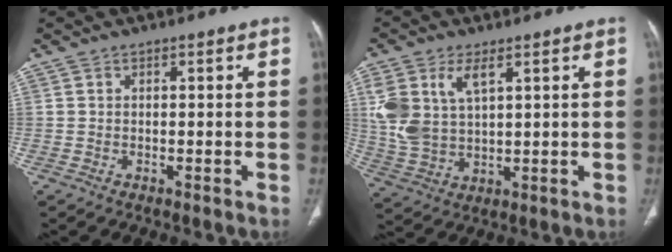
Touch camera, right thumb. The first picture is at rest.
{"total": 10.5, "force": [4.1, 5.7, 7.7], "torque": [-0.169, -0.007, 0.092]}